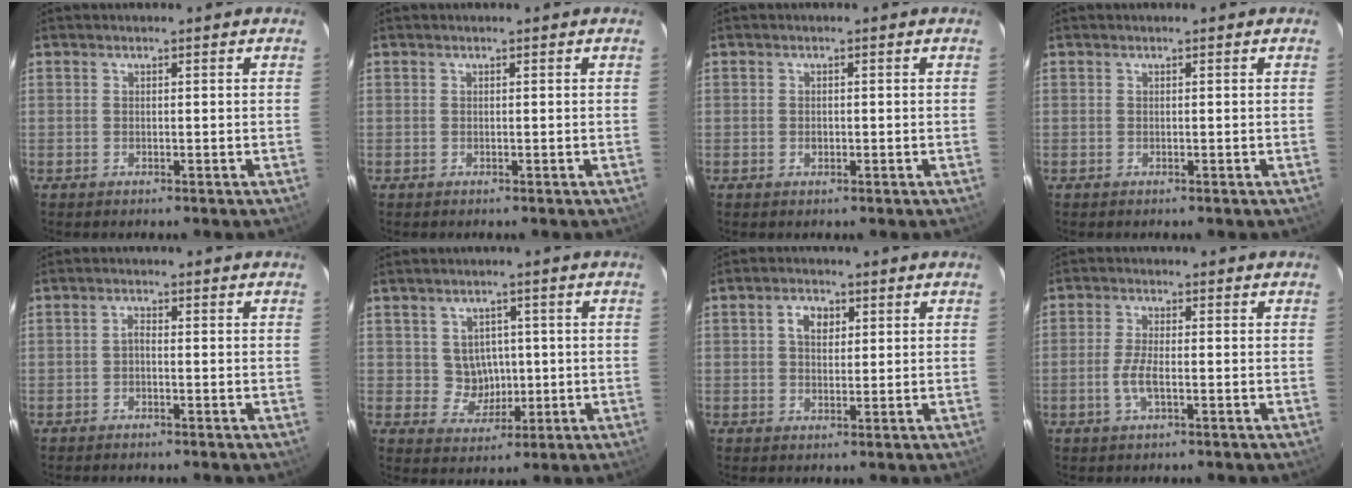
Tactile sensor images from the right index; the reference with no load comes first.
{"total": 0.0}
{"total": 1.1, "force": [-0.2, 0.9, 0.5], "torque": [-0.008, 0.002, -0.003]}
{"total": 0.0}
{"total": 1.0, "force": [-0.7, 0.3, 0.6], "torque": [-0.013, 0.005, -0.015]}
{"total": 5.2, "force": [0.5, 5.0, 1.2], "torque": [-0.027, 0.013, 0.021]}
{"total": 3.5, "force": [1.1, 2.8, 1.9], "torque": [-0.026, 0.012, 0.020]}
{"total": 4.0, "force": [-1.3, 0.8, 3.7], "torque": [-0.079, -0.002, -0.027]}